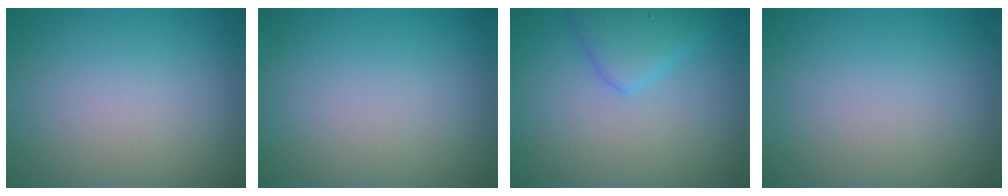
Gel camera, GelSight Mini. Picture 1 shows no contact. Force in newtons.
{"total": 0.0}
{"total": 2.8, "press": 2.8, "slide": 0.2}
{"total": 0.0}